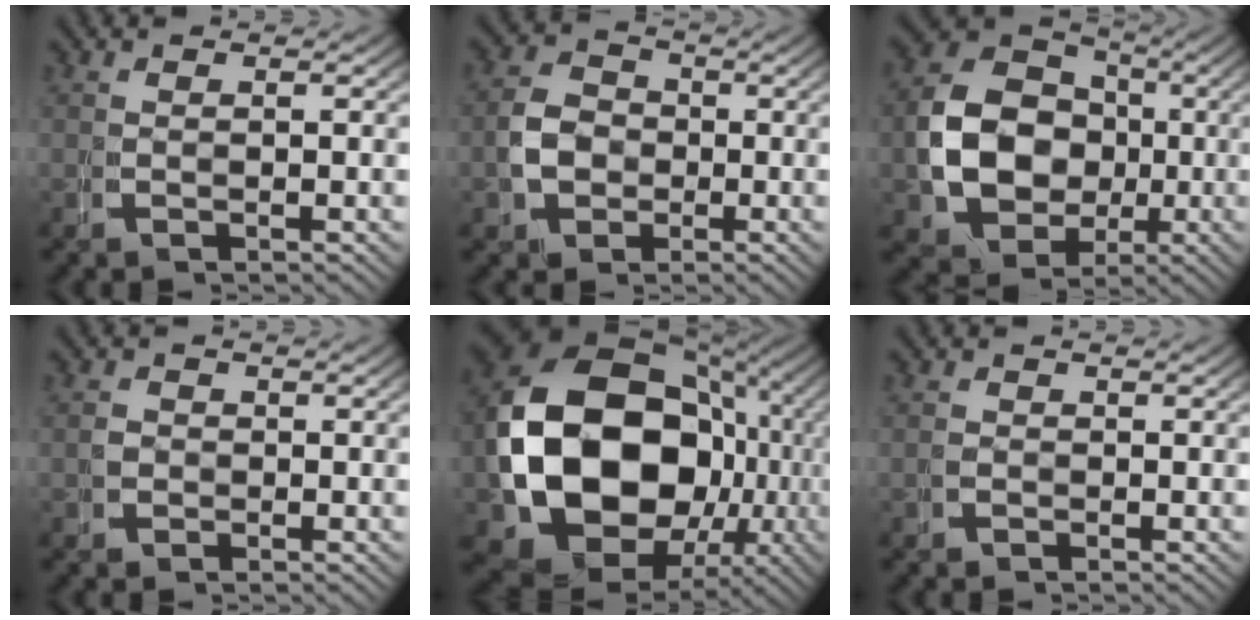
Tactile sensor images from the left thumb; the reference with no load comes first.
{"total": 3.5, "force": [-0.6, 3.4, 0.8], "torque": [-0.021, -0.013, -0.007]}
{"total": 11.4, "force": [-0.6, 9.9, 5.6], "torque": [-0.123, -0.034, 0.000]}
{"total": 1.2, "force": [-0.4, 0.8, -0.9], "torque": [0.011, -0.008, -0.006]}
{"total": 22.3, "force": [-0.9, 16.8, 14.6], "torque": [-0.314, -0.092, 0.023]}
{"total": 0.6, "force": [-0.4, 0.1, -0.5], "torque": [0.009, -0.001, -0.007]}